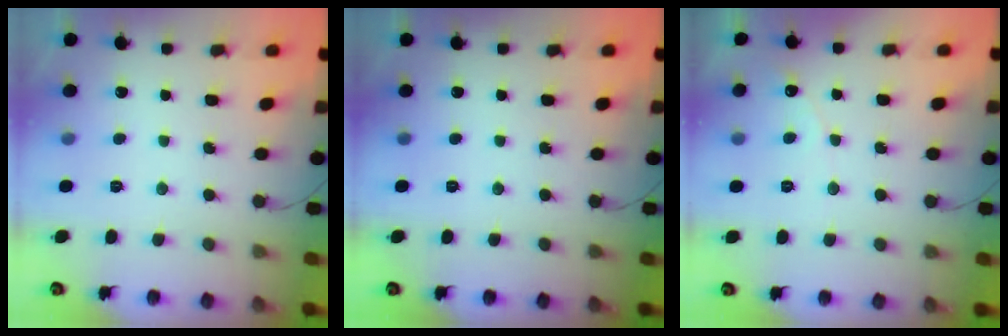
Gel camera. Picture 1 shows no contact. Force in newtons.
{"total": 0.0}
{"total": 3.8, "press": 3.8, "slide": 0.3}